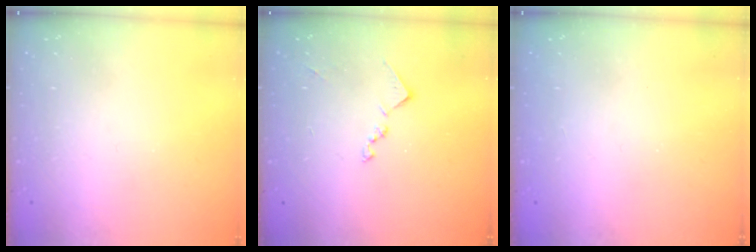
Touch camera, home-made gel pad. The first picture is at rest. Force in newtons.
{"total": 8.9, "press": 8.9, "slide": 0.6}
{"total": 0.9, "press": 0.9, "slide": 0.4}